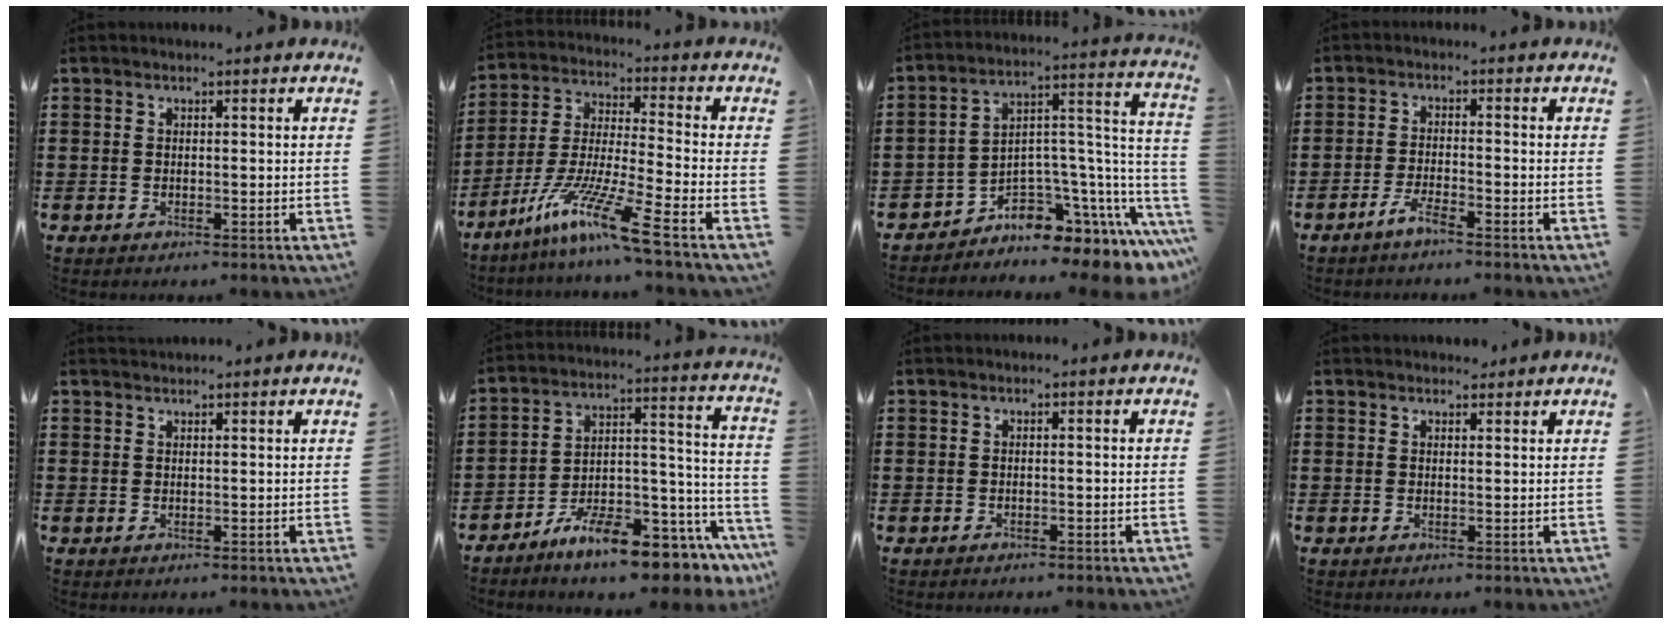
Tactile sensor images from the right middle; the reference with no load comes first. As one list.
[{"total": 10.9, "force": [-7.9, 0.2, 7.5], "torque": [-0.156, -0.008, -0.160]}, {"total": 5.0, "force": [-3.8, 2.6, 2.1], "torque": [-0.041, -0.029, -0.070]}, {"total": 3.1, "force": [-2.4, 0.3, 2.0], "torque": [-0.043, 0.003, -0.046]}, {"total": 0.8, "force": [0.8, 0.2, 0.0], "torque": [-0.001, 0.000, 0.015]}, {"total": 11.4, "force": [-10.1, 1.5, 5.1], "torque": [-0.067, 0.034, -0.189]}, {"total": 0.5, "force": [-0.5, 0.1, 0.1], "torque": [-0.004, -0.001, -0.010]}, {"total": 1.3, "force": [1.2, 0.5, 0.0], "torque": [0.007, 0.000, 0.020]}]